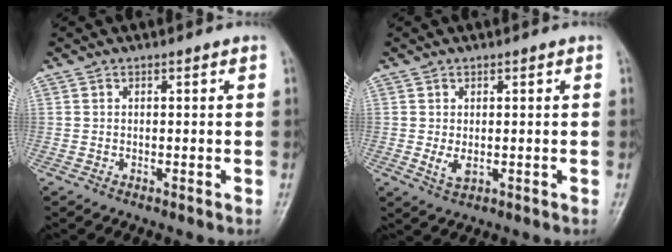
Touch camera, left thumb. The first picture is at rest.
{"total": 3.0, "force": [-0.2, 1.6, 2.6], "torque": [-0.049, -0.002, 0.002]}